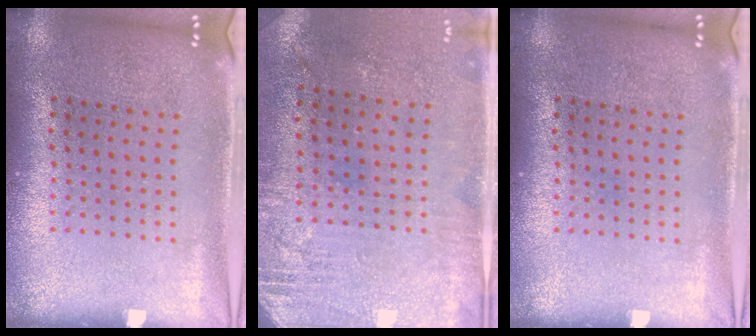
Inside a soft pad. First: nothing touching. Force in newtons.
{"total": 2.8, "press": 2.4, "slide": 1.5}
{"total": 0.0}